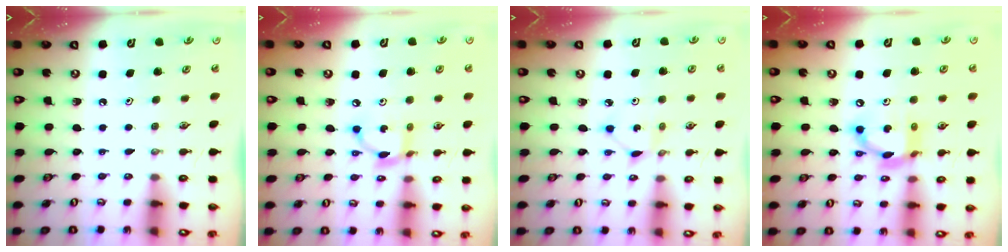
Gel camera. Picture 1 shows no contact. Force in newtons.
{"total": 7.9, "press": 7.9, "slide": 0.2}
{"total": 1.5, "press": 1.5, "slide": 0.1}
{"total": 12.6, "press": 12.6, "slide": 0.8}